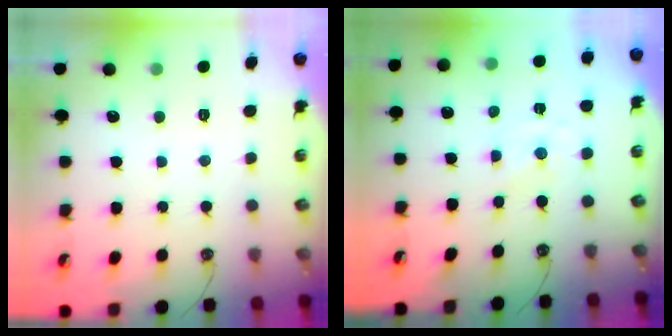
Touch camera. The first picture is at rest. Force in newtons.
{"total": 0.0}